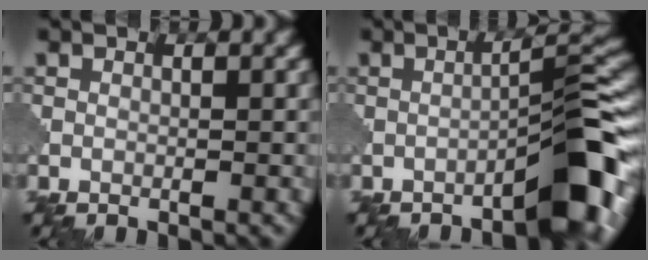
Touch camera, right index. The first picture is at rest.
{"total": 7.1, "force": [-4.0, 0.8, 5.8], "torque": [-0.073, 0.022, -0.058]}